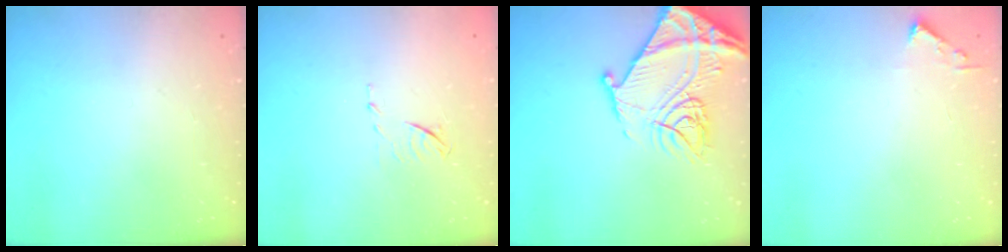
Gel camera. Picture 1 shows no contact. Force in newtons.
{"total": 5.5, "press": 5.5, "slide": 0.8}
{"total": 19.8, "press": 19.7, "slide": 2.1}
{"total": 2.4, "press": 2.4, "slide": 0.3}